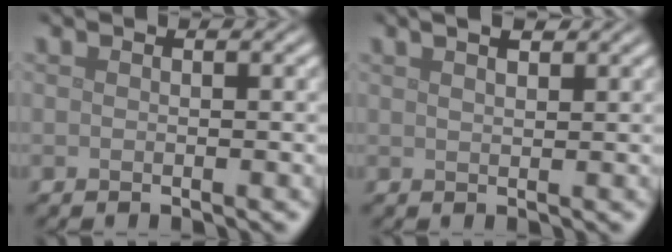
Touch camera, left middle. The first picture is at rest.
{"total": 3.2, "force": [2.2, 1.2, 1.9], "torque": [-0.020, 0.015, 0.014]}